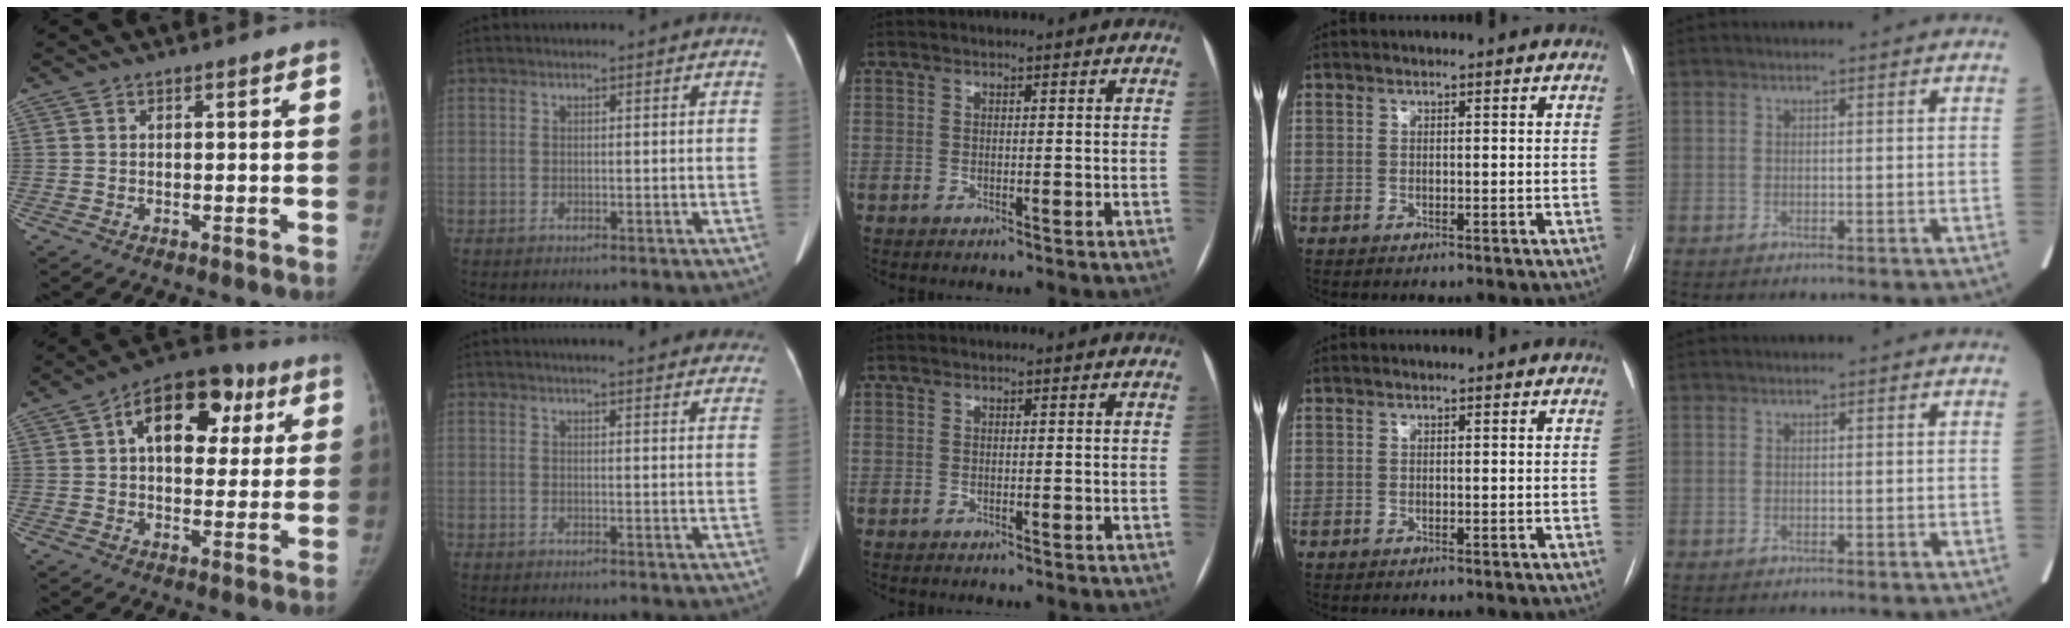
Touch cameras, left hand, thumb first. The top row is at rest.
{"thumb": {"total": 16.2, "force": [5.2, 10.0, 11.6], "torque": [-0.123, 0.013, 0.070]}, "index": {"total": 16.4, "force": [14.8, 2.9, 6.2], "torque": [-0.060, 0.004, 0.161]}}